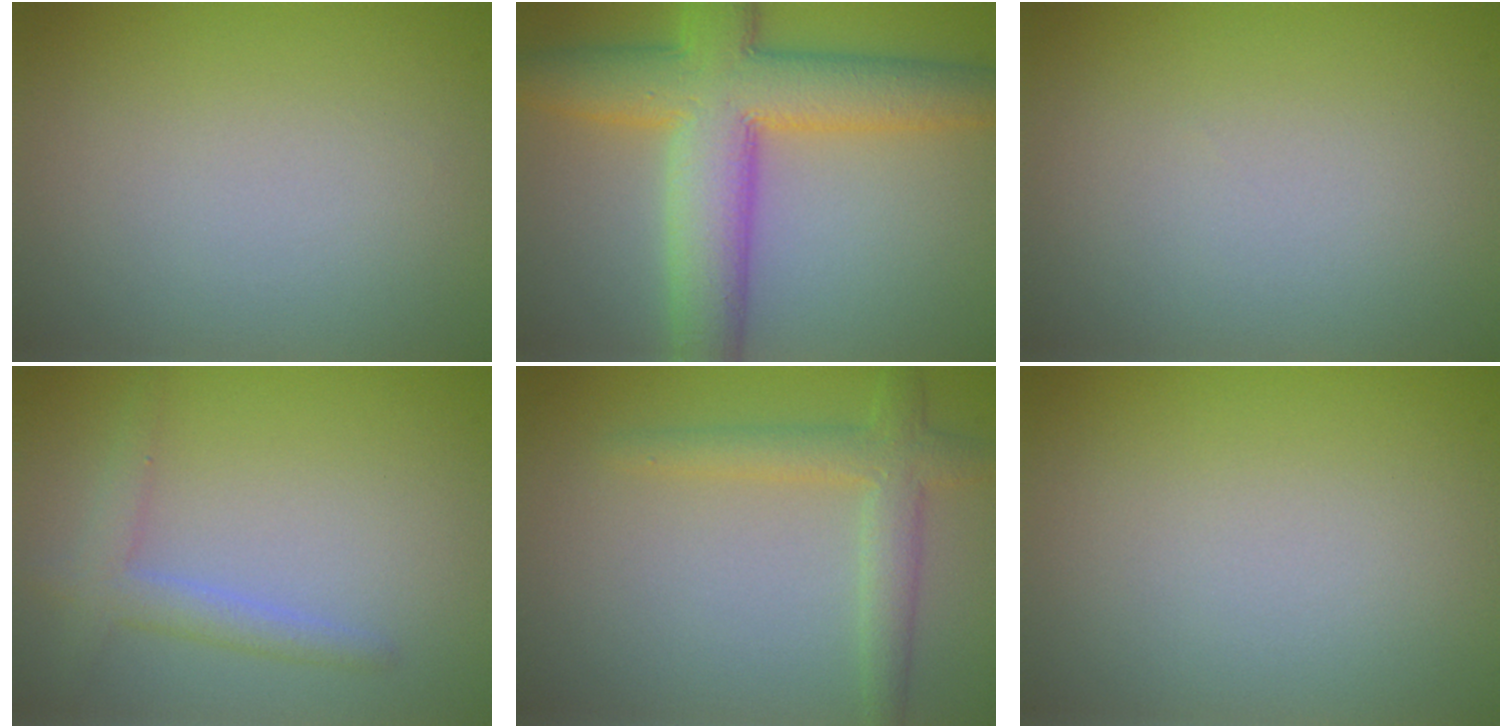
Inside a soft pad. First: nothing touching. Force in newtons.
{"total": 10.2, "press": 10.2, "slide": 0.1}
{"total": 0.0}
{"total": 2.5, "press": 2.5, "slide": 0.1}
{"total": 3.1, "press": 3.1, "slide": 0.2}
{"total": 0.0}